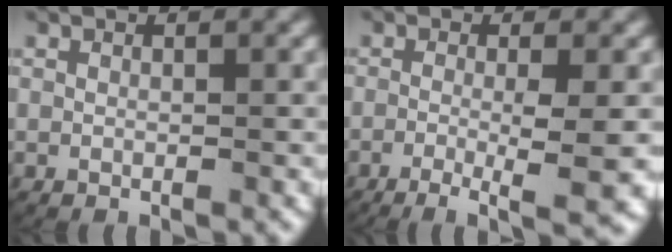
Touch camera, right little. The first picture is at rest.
{"total": 7.1, "force": [-4.8, 1.1, 5.0], "torque": [-0.077, -0.029, -0.064]}